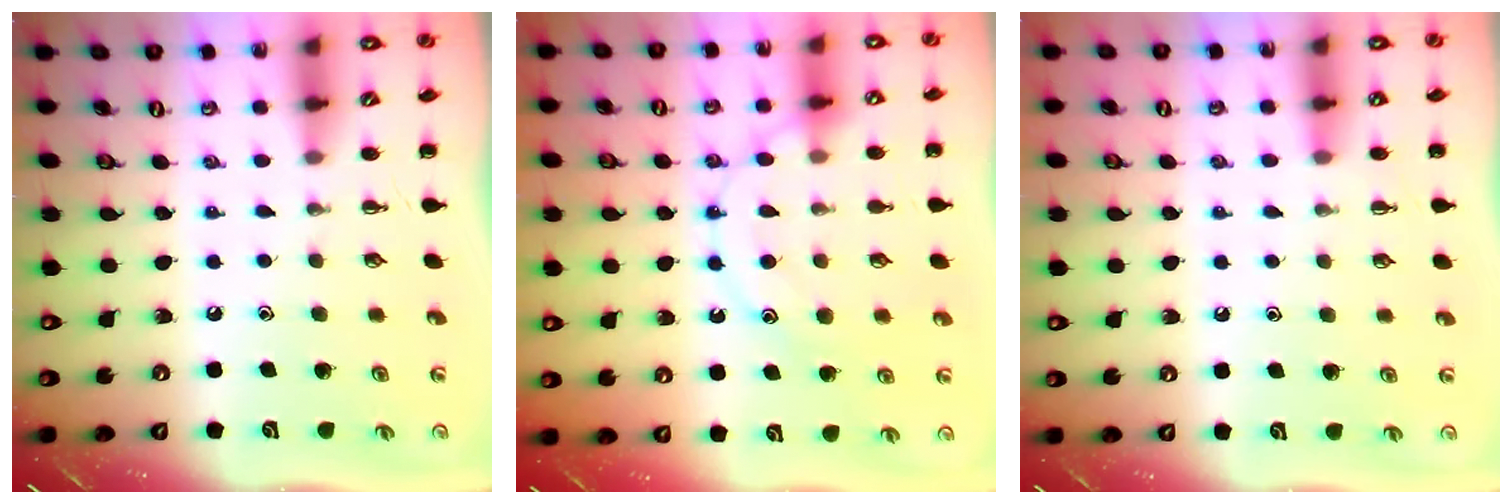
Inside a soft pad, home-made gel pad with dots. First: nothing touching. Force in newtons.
{"total": 12.7, "press": 12.7, "slide": 0.8}
{"total": 3.9, "press": 3.7, "slide": 1.2}